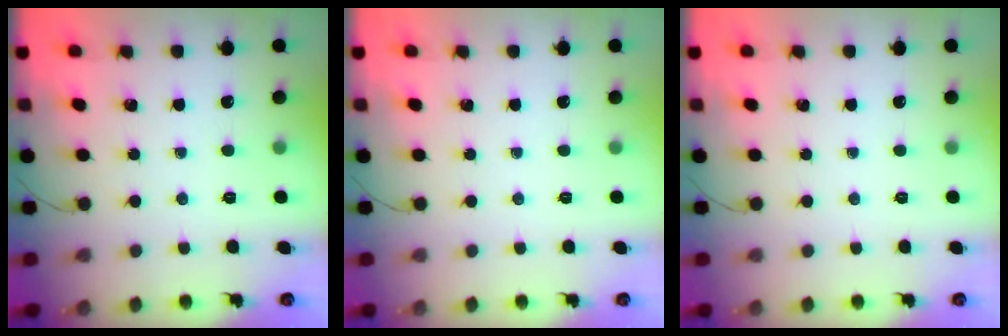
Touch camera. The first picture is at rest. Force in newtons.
{"total": 0.0}
{"total": 0.0}